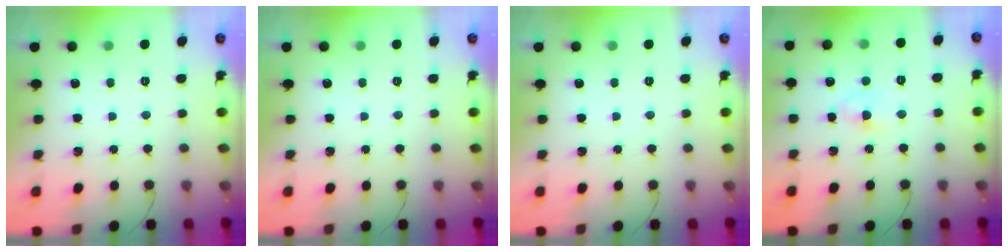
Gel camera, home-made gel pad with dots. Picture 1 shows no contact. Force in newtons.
{"total": 0.0}
{"total": 0.0}
{"total": 3.4, "press": 3.1, "slide": 1.3}